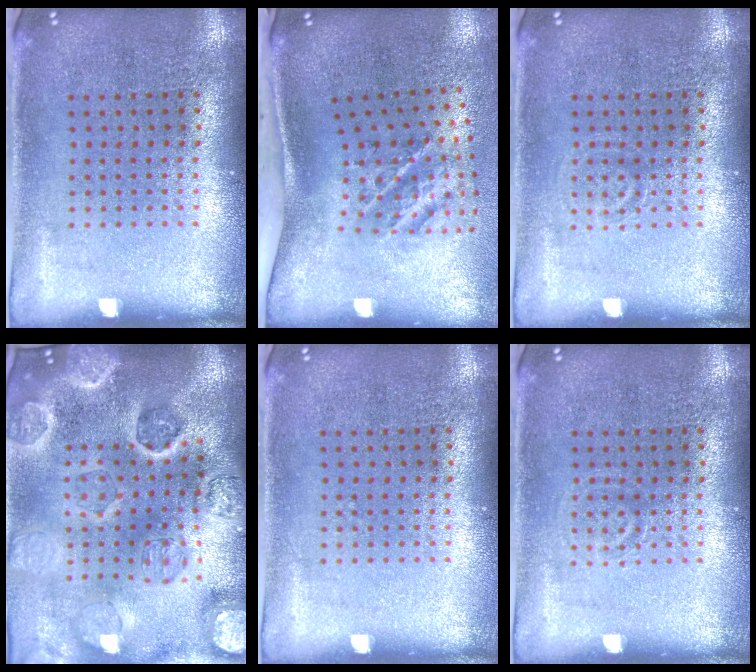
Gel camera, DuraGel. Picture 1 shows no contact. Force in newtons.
{"total": 2.3, "press": 1.4, "slide": 1.8}
{"total": 0.8, "press": 0.8, "slide": 0.2}
{"total": 4.5, "press": 4.1, "slide": 1.9}
{"total": 0.0}
{"total": 0.8, "press": 0.8, "slide": 0.2}